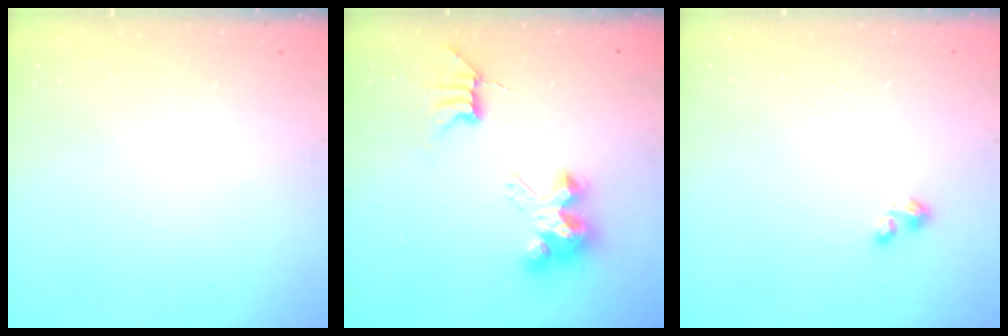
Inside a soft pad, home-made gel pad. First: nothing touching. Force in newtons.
{"total": 8.1, "press": 8.1, "slide": 0.7}
{"total": 1.8, "press": 1.8, "slide": 0.4}